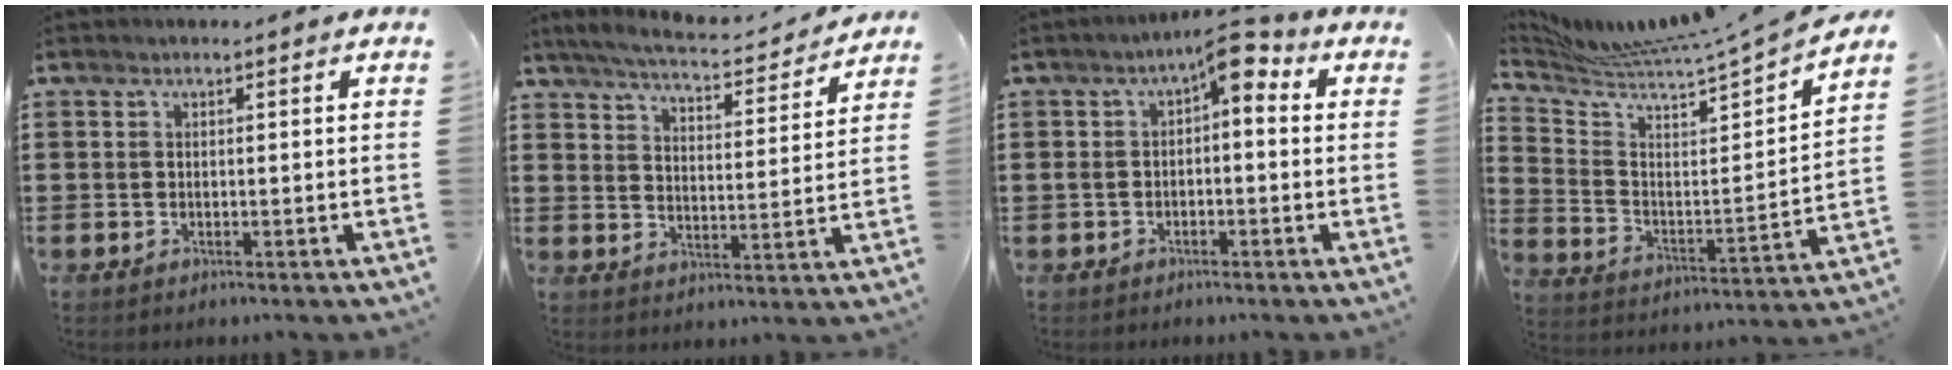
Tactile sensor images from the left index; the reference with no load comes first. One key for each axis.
{"total": 5.0, "fx": 4.8, "fy": 0.0, "fz": 1.4, "tx": -0.053, "ty": -0.033, "tz": 0.078}
{"total": 5.3, "fx": 1.1, "fy": 2.4, "fz": 4.6, "tx": -0.079, "ty": 0.002, "tz": 0.010}
{"total": 5.1, "fx": 4.9, "fy": -0.8, "fz": 1.4, "tx": -0.057, "ty": -0.060, "tz": 0.075}